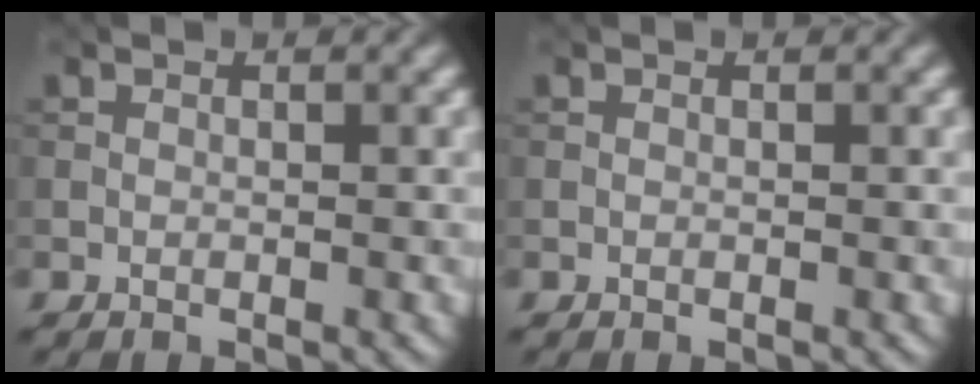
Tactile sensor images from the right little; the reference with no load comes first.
{"total": 0.0}